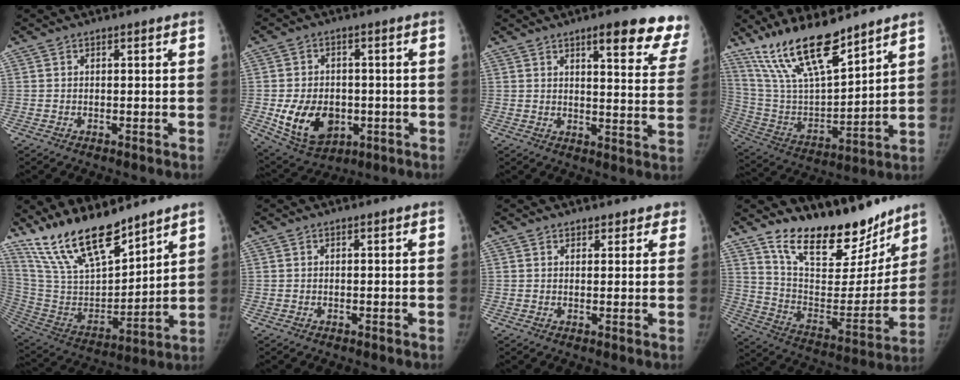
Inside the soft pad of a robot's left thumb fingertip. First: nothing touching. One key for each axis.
{"total": 12.4, "fx": -2.7, "fy": 9.0, "fz": 8.0, "tx": -0.109, "ty": 0.001, "tz": -0.024}
{"total": 15.2, "fx": 11.3, "fy": 4.0, "fz": 9.3, "tx": -0.066, "ty": -0.051, "tz": 0.124}
{"total": 18.1, "fx": 13.7, "fy": 4.7, "fz": 10.8, "tx": -0.172, "ty": -0.068, "tz": 0.268}
{"total": 18.9, "fx": 15.2, "fy": 5.7, "fz": 9.6, "tx": -0.137, "ty": -0.080, "tz": 0.295}
{"total": 0.0}
{"total": 2.7, "fx": 2.2, "fy": 1.6, "fz": 0.1, "tx": 0.036, "ty": -0.007, "tz": 0.019}
{"total": 23.3, "fx": 18.0, "fy": 9.8, "fz": 11.0, "tx": -0.117, "ty": -0.108, "tz": 0.292}